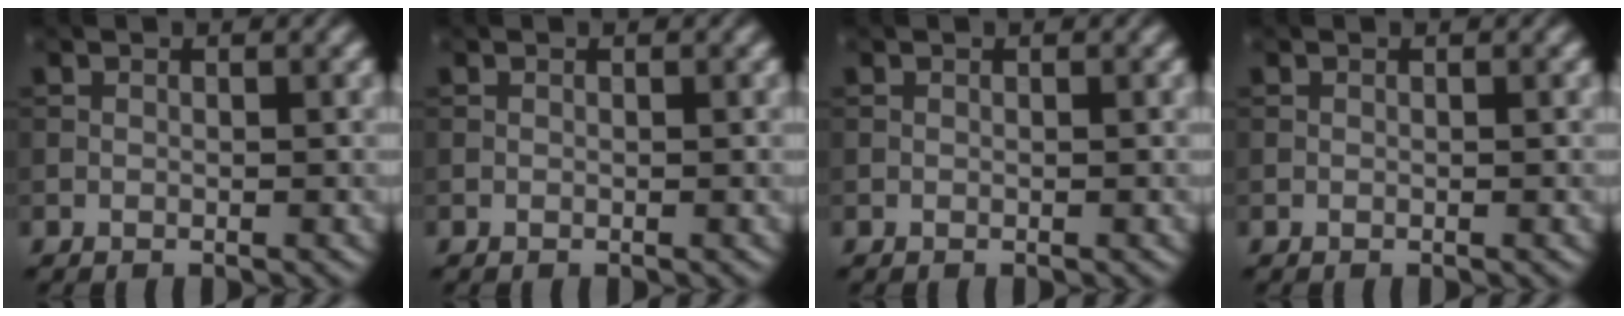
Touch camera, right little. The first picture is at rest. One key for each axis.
{"total": 0.0}
{"total": 0.0}
{"total": 0.0}